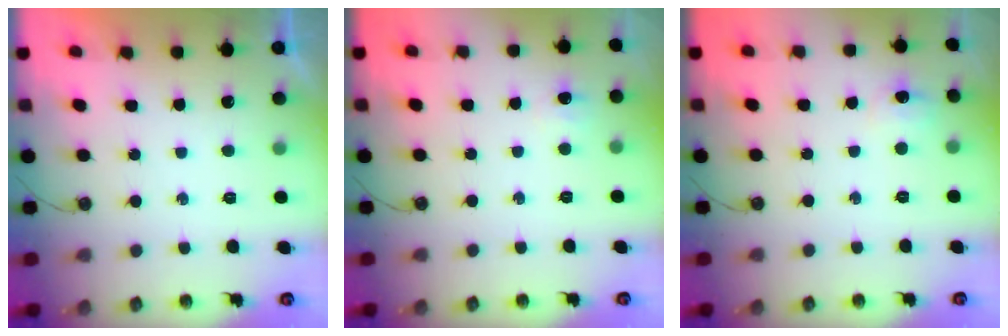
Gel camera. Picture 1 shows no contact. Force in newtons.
{"total": 4.4, "press": 4.3, "slide": 0.9}
{"total": 7.4, "press": 7.3, "slide": 0.8}